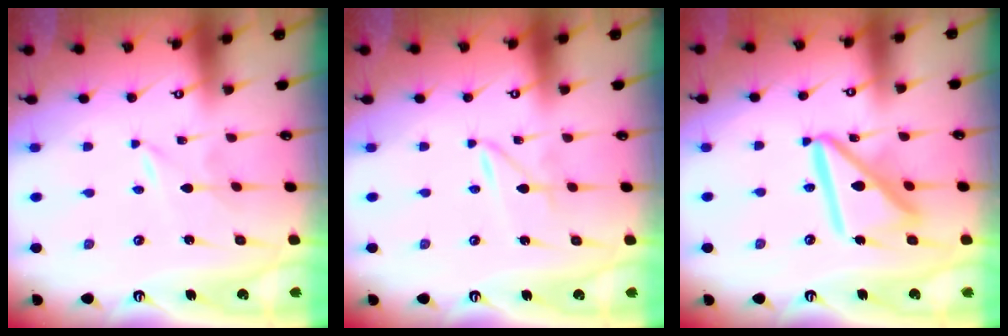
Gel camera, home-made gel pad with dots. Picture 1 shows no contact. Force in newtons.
{"total": 1.9, "press": 1.9, "slide": 0.2}
{"total": 17.6, "press": 17.4, "slide": 2.0}